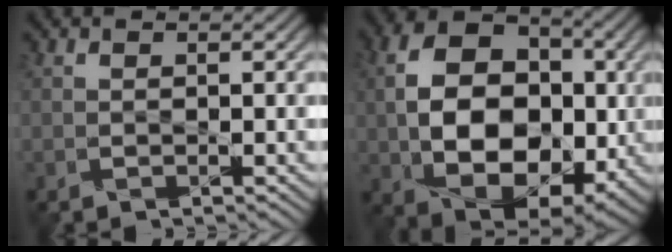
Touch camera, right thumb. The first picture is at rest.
{"total": 14.8, "force": [-0.8, 10.4, 10.5], "torque": [-0.199, -0.005, -0.012]}